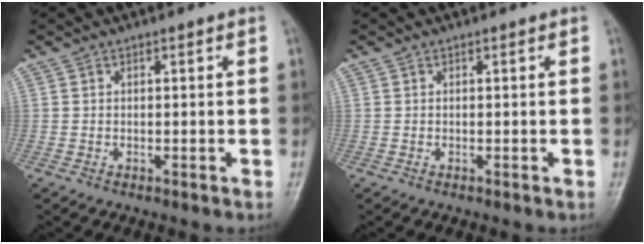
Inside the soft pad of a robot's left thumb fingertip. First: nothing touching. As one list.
[{"total": 0.0}]